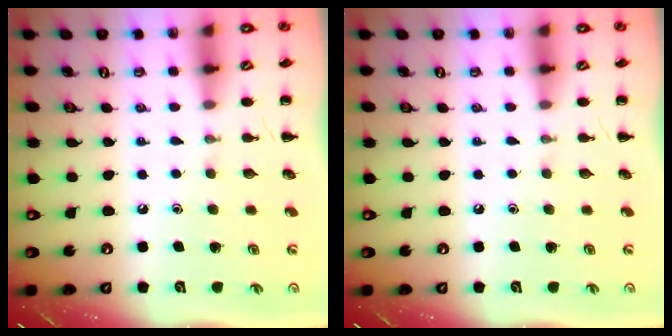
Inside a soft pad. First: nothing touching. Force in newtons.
{"total": 0.0}